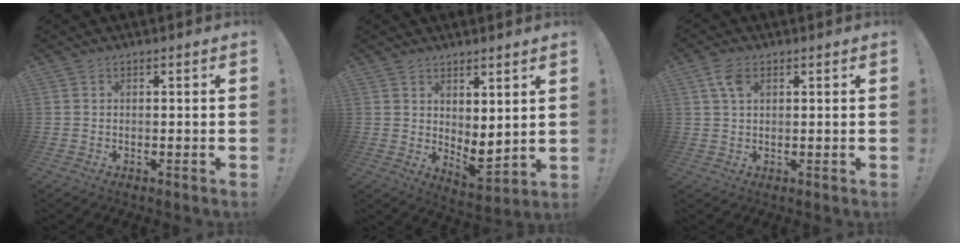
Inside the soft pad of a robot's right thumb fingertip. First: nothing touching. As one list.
[{"total": 5.1, "force": [2.7, 2.7, 3.3], "torque": [-0.032, -0.038, 0.056]}, {"total": 4.6, "force": [1.9, 2.5, 3.3], "torque": [-0.068, 0.004, 0.037]}]